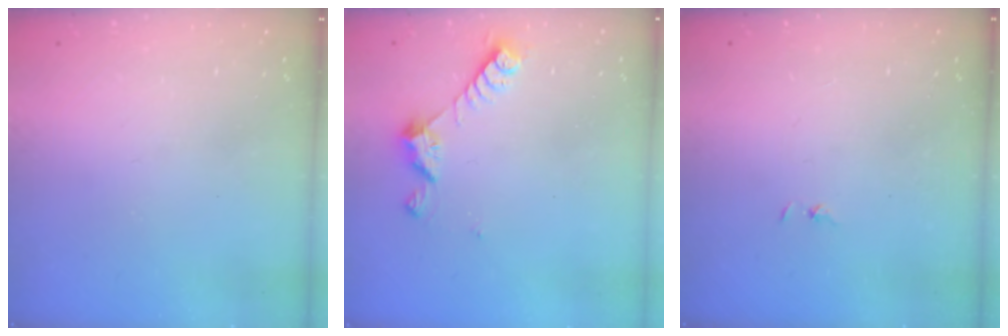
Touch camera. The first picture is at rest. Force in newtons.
{"total": 7.2, "press": 7.2, "slide": 0.5}
{"total": 0.7, "press": 0.7, "slide": 0.1}